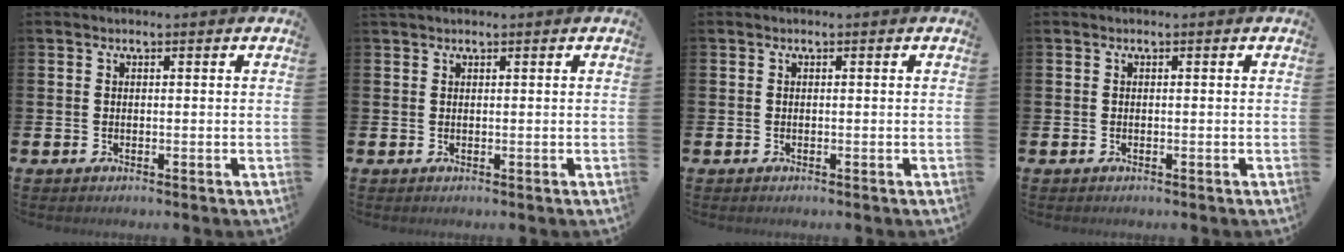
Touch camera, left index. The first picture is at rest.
{"total": 1.0, "force": [0.9, 0.3, 0.2], "torque": [0.006, -0.001, 0.015]}
{"total": 0.0}
{"total": 0.0}